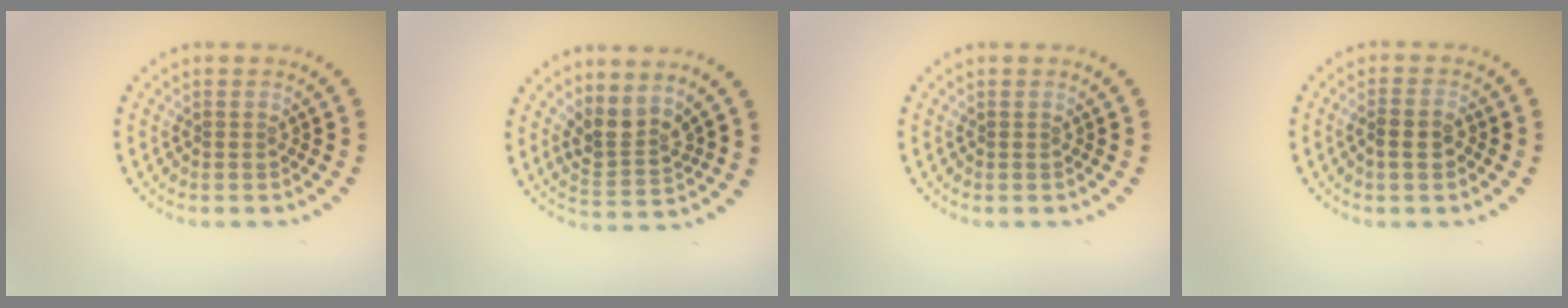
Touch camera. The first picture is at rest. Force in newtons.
{"total": 2.8, "press": 2.0, "slide": 1.9}
{"total": 0.0}
{"total": 2.3, "press": 2.2, "slide": 0.8}